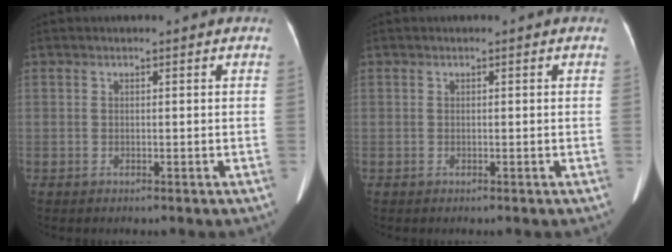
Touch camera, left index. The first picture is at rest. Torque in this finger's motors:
{"motor_torque": [0.05, 0.05, 0.02, 0.01]}